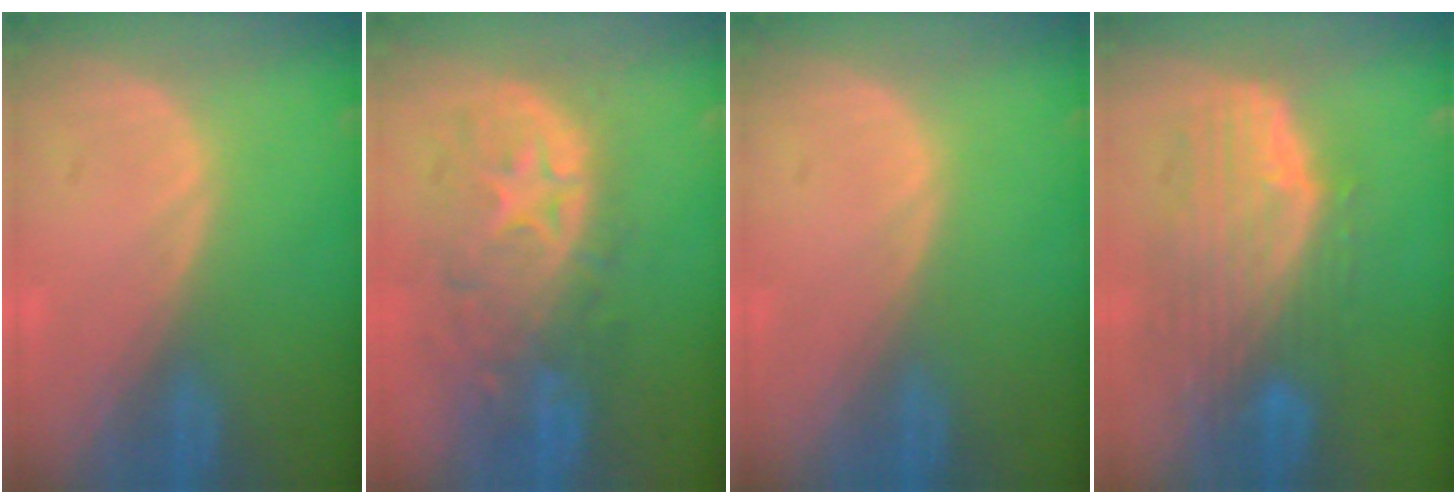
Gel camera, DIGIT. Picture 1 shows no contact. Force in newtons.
{"total": 11.1, "press": 9.8, "slide": 5.2}
{"total": 0.0}
{"total": 10.2, "press": 9.0, "slide": 4.8}